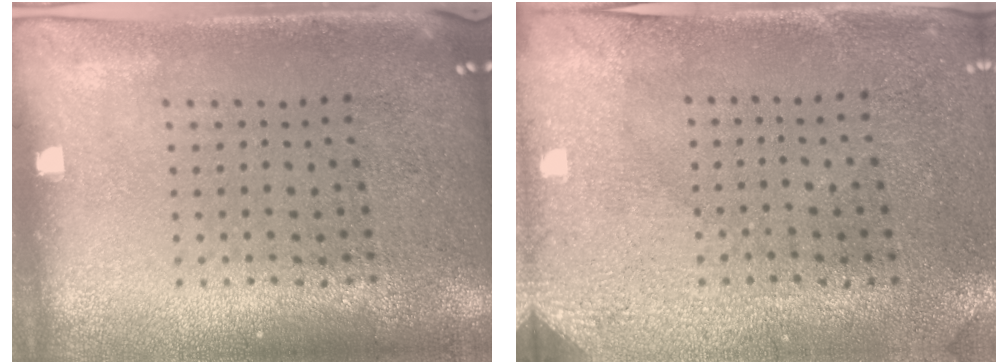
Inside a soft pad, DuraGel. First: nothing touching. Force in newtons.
{"total": 3.0, "press": 2.4, "slide": 1.7}